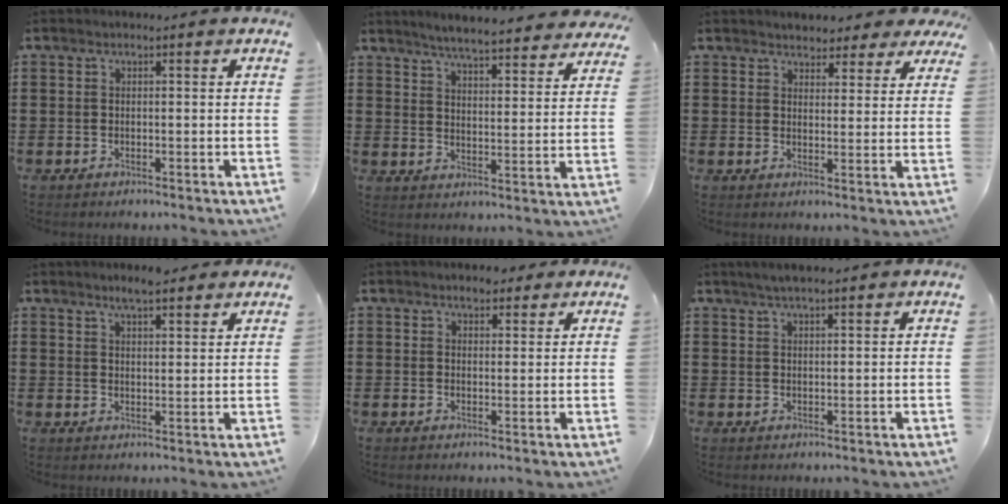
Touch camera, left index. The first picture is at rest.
{"total": 5.0, "force": [4.8, -0.2, 1.4], "torque": [-0.049, -0.028, 0.081]}
{"total": 3.3, "force": [3.1, 1.0, 0.0], "torque": [-0.008, -0.011, 0.056]}
{"total": 4.2, "force": [3.6, 0.6, 2.1], "torque": [-0.047, -0.001, 0.064]}
{"total": 2.2, "force": [1.9, 0.9, 0.7], "torque": [-0.009, 0.002, 0.034]}
{"total": 2.4, "force": [1.9, 0.3, 1.4], "torque": [-0.031, 0.006, 0.035]}